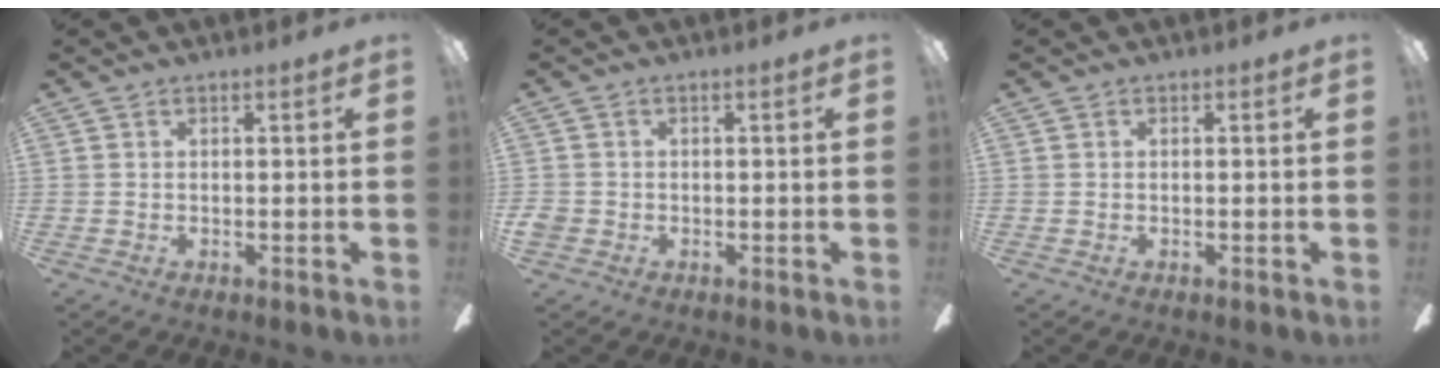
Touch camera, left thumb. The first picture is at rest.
{"total": 1.9, "force": [-0.6, 1.6, 0.9], "torque": [-0.014, 0.004, -0.012]}
{"total": 0.0}